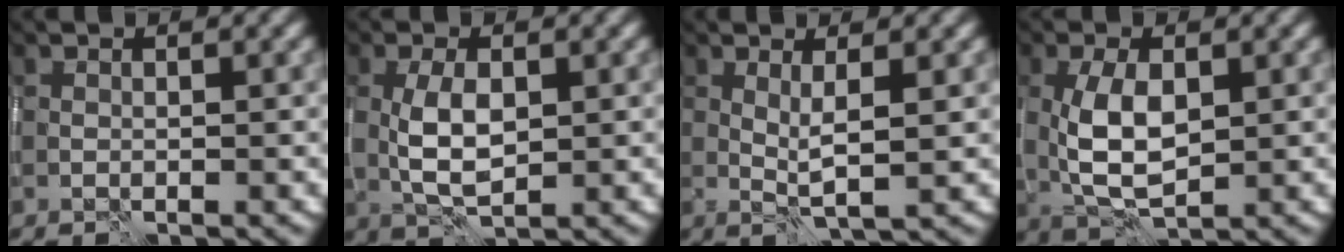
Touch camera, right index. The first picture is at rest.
{"total": 3.8, "force": [0.0, 1.7, 3.3], "torque": [-0.074, 0.001, 0.004]}
{"total": 2.3, "force": [0.2, 0.3, 2.2], "torque": [-0.039, -0.008, 0.008]}
{"total": 4.9, "force": [0.1, 2.3, 4.3], "torque": [-0.092, -0.001, 0.005]}